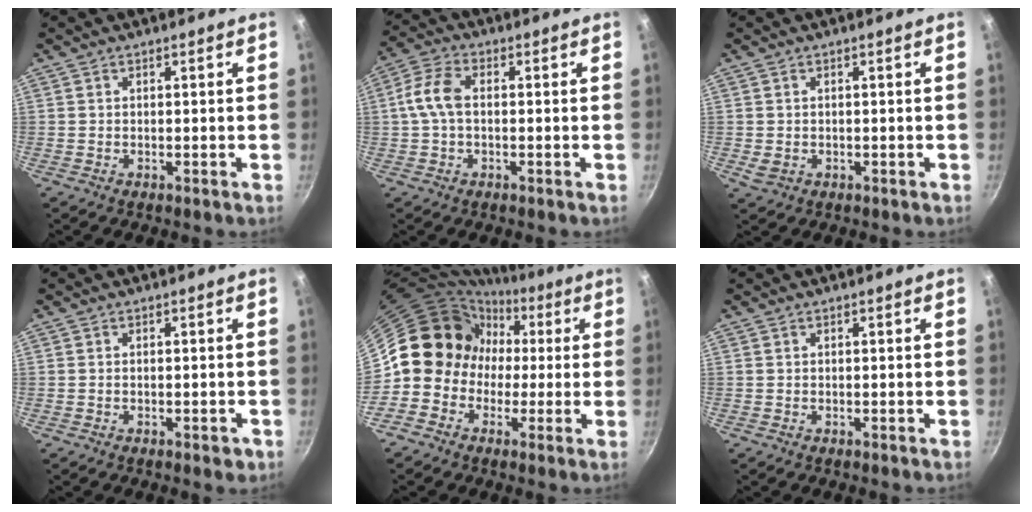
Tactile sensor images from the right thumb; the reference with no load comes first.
{"total": 6.8, "force": [0.2, 4.2, 5.4], "torque": [-0.115, 0.023, -0.005]}
{"total": 2.0, "force": [-0.2, 1.6, 1.2], "torque": [-0.022, -0.001, 0.003]}
{"total": 1.9, "force": [-0.9, 0.9, 1.4], "torque": [-0.018, 0.006, -0.009]}
{"total": 11.7, "force": [0.2, 11.0, 4.1], "torque": [-0.017, 0.034, -0.019]}
{"total": 0.0}